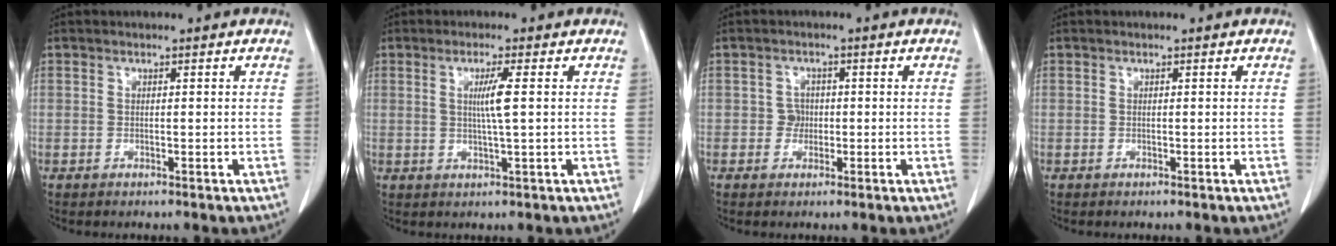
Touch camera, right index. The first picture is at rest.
{"total": 4.0, "force": [1.2, -1.1, 3.6], "torque": [-0.072, -0.011, 0.024]}
{"total": 1.9, "force": [-0.1, 1.8, 0.5], "torque": [-0.004, 0.005, -0.005]}
{"total": 0.0}